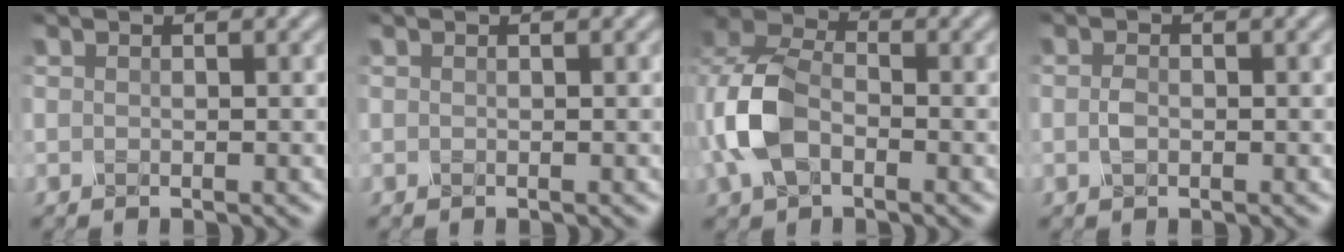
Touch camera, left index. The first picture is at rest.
{"total": 0.0}
{"total": 6.5, "force": [-1.4, 4.5, 4.4], "torque": [-0.110, 0.011, -0.041]}
{"total": 1.0, "force": [-0.2, 0.6, 0.7], "torque": [-0.019, 0.003, -0.007]}